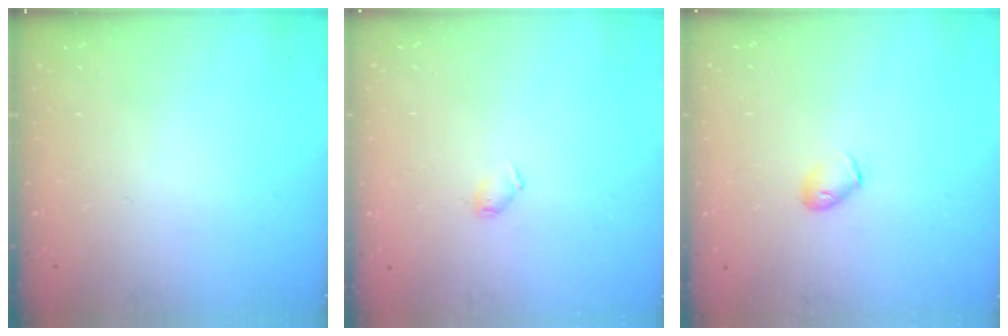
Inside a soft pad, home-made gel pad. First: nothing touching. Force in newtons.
{"total": 4.2, "press": 4.1, "slide": 0.8}
{"total": 5.3, "press": 5.2, "slide": 1.0}